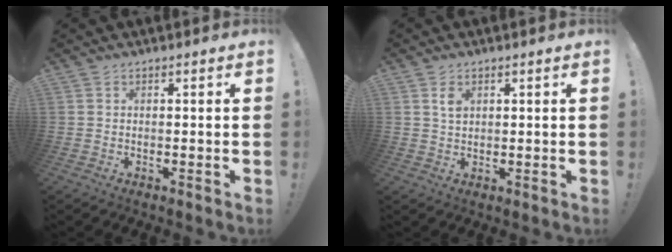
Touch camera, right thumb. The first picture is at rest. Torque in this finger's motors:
{"motor_torque": [1.19, 0.96, -0.16, -0.77, 0.00]}